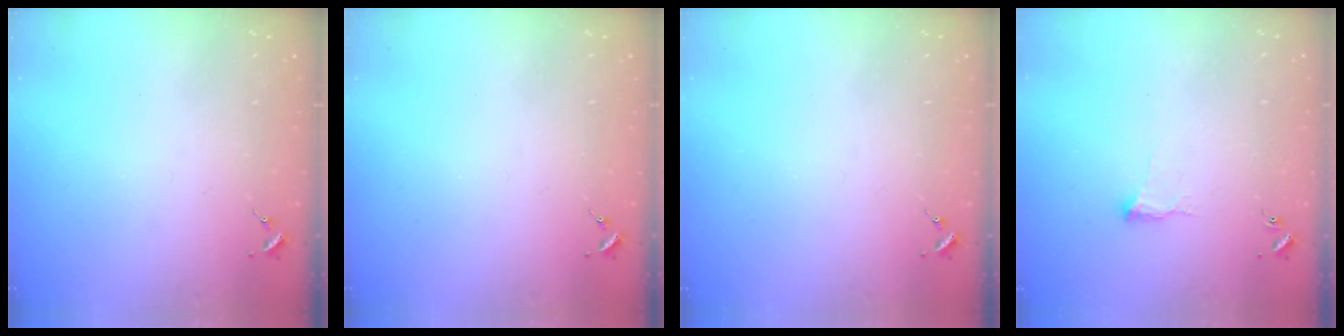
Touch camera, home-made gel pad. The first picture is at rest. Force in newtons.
{"total": 0.0}
{"total": 0.0}
{"total": 5.1, "press": 5.1, "slide": 0.6}